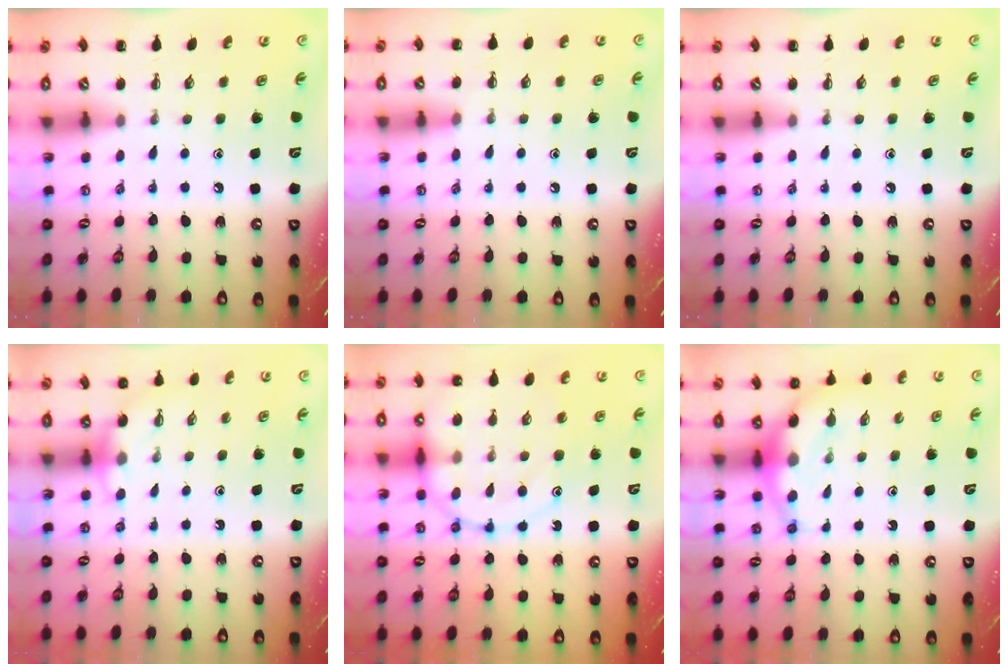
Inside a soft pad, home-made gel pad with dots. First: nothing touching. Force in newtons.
{"total": 6.9, "press": 6.6, "slide": 2.0}
{"total": 0.0}
{"total": 3.2, "press": 3.1, "slide": 0.8}
{"total": 16.1, "press": 15.9, "slide": 2.6}
{"total": 6.8, "press": 6.7, "slide": 1.6}